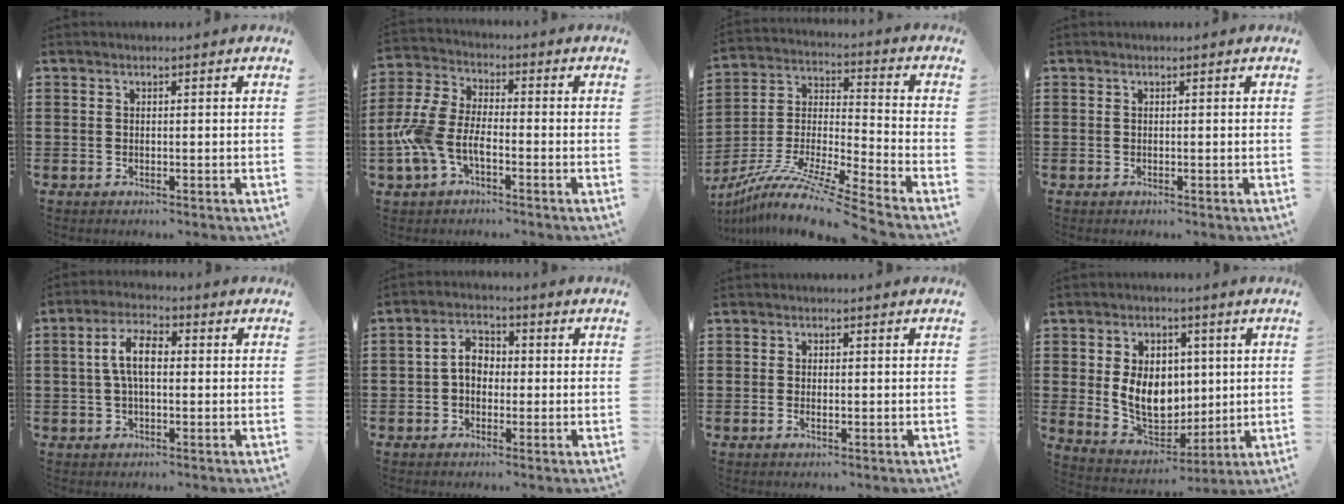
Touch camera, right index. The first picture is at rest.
{"total": 7.7, "force": [-2.8, 4.2, 5.9], "torque": [-0.159, -0.005, -0.061]}
{"total": 10.4, "force": [-9.1, -0.2, 5.0], "torque": [-0.105, -0.005, -0.188]}
{"total": 0.0}
{"total": 6.0, "force": [0.3, 2.5, 5.4], "torque": [-0.115, 0.007, -0.001]}
{"total": 4.2, "force": [-0.3, 3.0, 3.0], "torque": [-0.061, 0.011, -0.007]}
{"total": 1.4, "force": [-0.3, 0.6, 1.3], "torque": [-0.023, 0.001, -0.006]}
{"total": 9.3, "force": [1.0, 7.0, 6.1], "torque": [-0.119, 0.008, 0.018]}